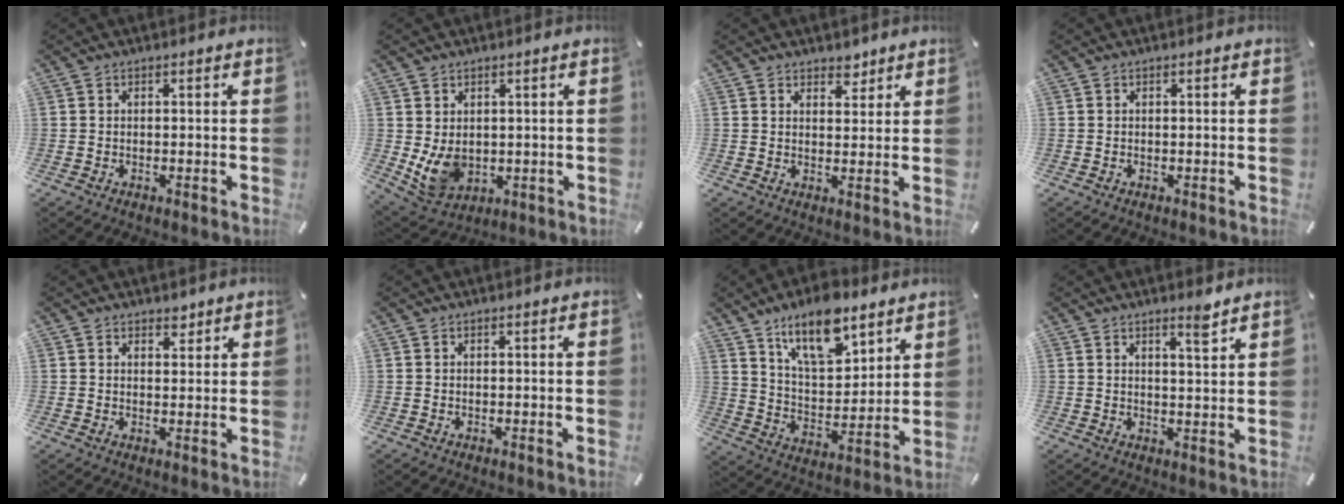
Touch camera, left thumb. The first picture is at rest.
{"total": 7.9, "force": [0.9, 6.7, 4.0], "torque": [-0.091, -0.006, 0.019]}
{"total": 3.6, "force": [2.9, 2.2, 0.4], "torque": [0.011, -0.015, 0.050]}
{"total": 0.0}
{"total": 2.4, "force": [1.9, 1.5, 0.3], "torque": [0.015, -0.010, 0.030]}
{"total": 0.0}
{"total": 14.9, "force": [10.8, 6.6, 7.9], "torque": [-0.129, -0.058, 0.190]}
{"total": 4.0, "force": [3.2, 0.1, 2.4], "torque": [-0.028, -0.024, 0.050]}